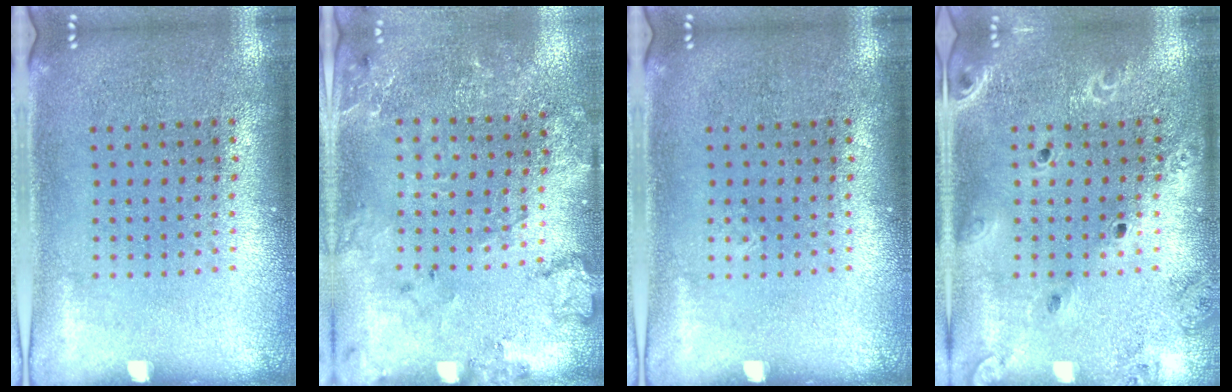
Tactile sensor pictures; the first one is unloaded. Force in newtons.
{"total": 1.8, "press": 1.7, "slide": 0.4}
{"total": 0.0}
{"total": 1.9, "press": 1.8, "slide": 0.7}